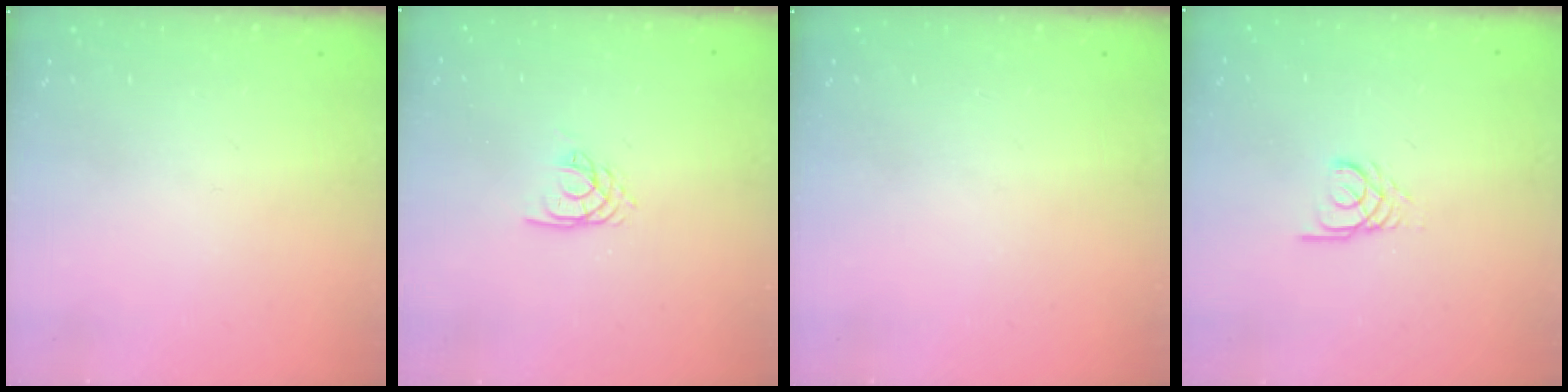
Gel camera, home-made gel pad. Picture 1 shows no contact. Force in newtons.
{"total": 2.7, "press": 2.7, "slide": 0.1}
{"total": 0.0}
{"total": 2.5, "press": 2.5, "slide": 0.2}